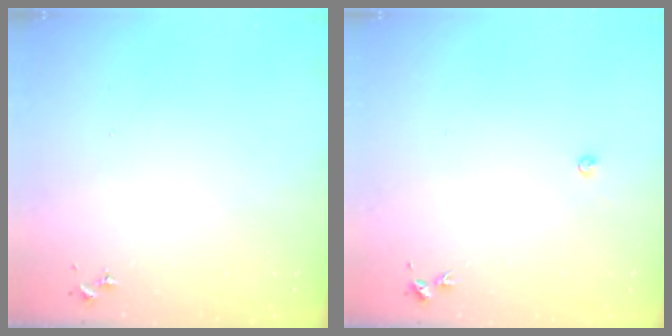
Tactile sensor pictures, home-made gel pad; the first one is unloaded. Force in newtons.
{"total": 2.2, "press": 2.2, "slide": 0.3}